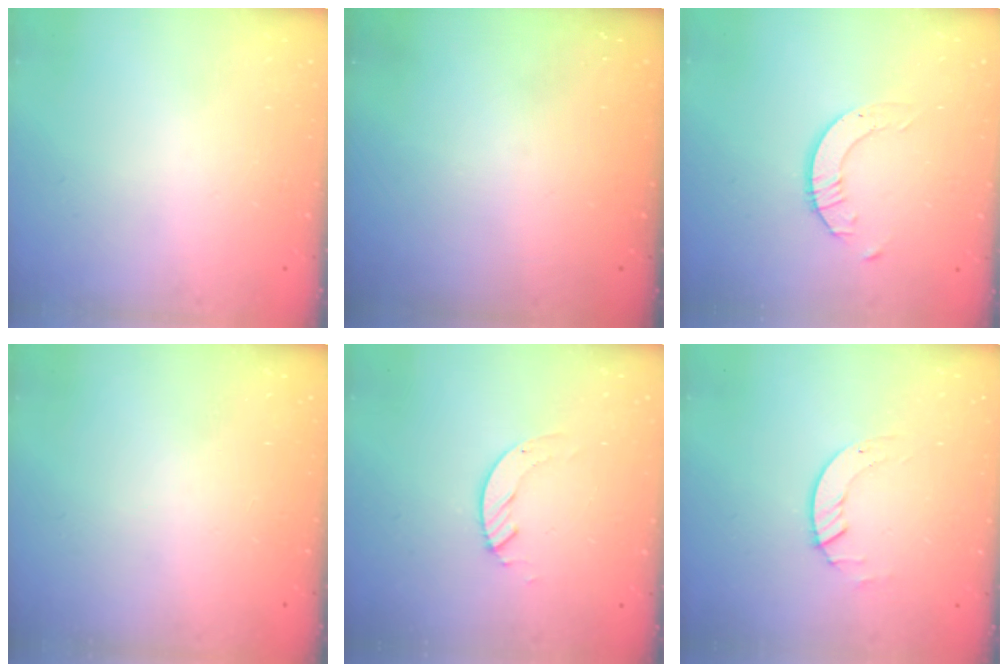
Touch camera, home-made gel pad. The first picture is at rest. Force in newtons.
{"total": 0.0}
{"total": 2.7, "press": 2.7, "slide": 0.2}
{"total": 0.0}
{"total": 3.4, "press": 3.4, "slide": 0.4}
{"total": 2.0, "press": 2.0, "slide": 0.2}